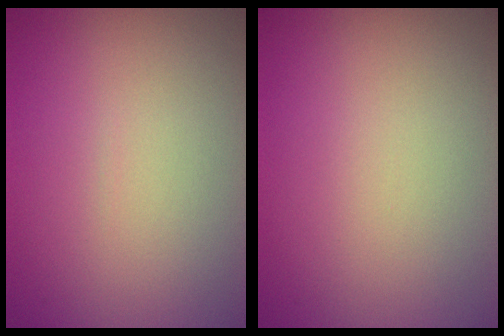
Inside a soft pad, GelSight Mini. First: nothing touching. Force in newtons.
{"total": 0.0}